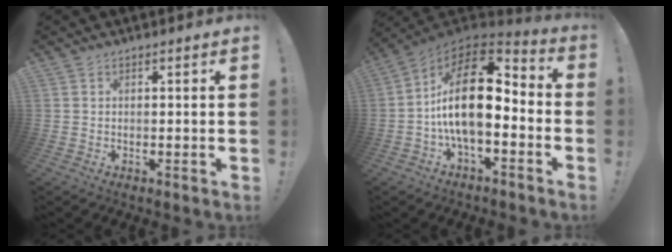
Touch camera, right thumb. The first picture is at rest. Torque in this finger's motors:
{"motor_torque": [0.40, 1.00, 1.56, -1.21, 0.63]}